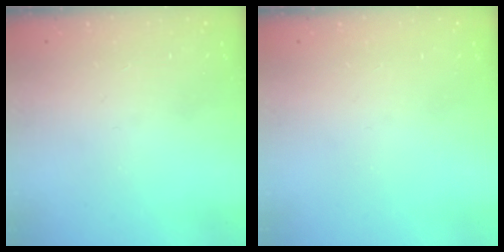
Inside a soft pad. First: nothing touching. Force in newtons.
{"total": 0.0}